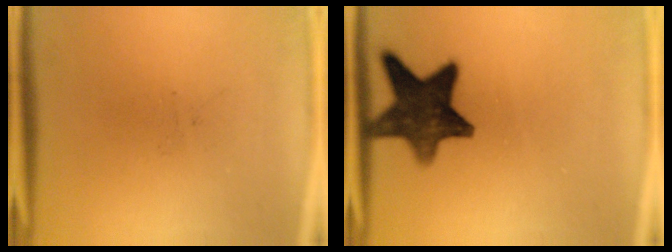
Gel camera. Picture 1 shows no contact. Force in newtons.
{"total": 12.3}